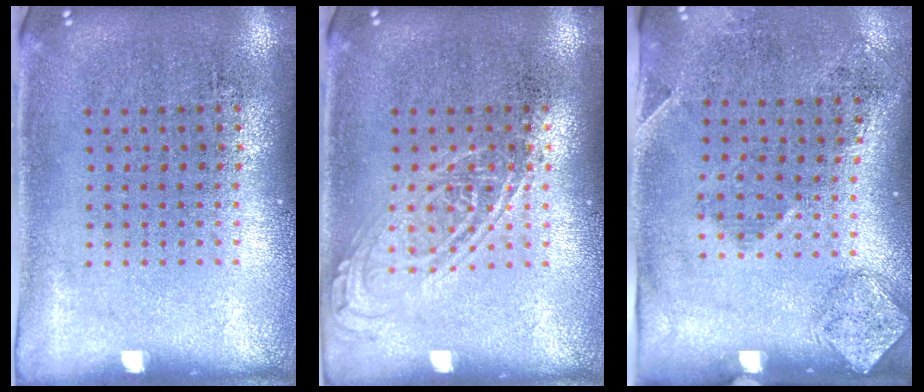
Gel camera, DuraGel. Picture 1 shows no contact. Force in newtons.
{"total": 2.0, "press": 2.0, "slide": 0.2}
{"total": 1.8, "press": 1.1, "slide": 1.4}